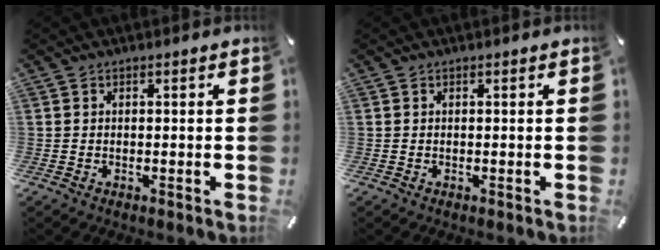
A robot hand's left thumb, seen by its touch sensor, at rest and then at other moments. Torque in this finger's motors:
{"motor_torque": [0.00, 0.00, 0.00, 0.00, 0.00]}